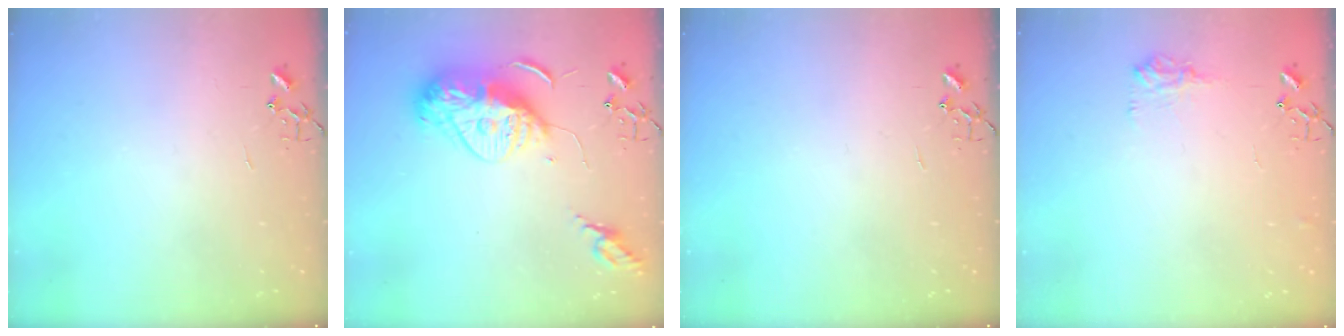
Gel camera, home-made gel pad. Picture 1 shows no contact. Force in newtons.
{"total": 15.5, "press": 15.4, "slide": 1.6}
{"total": 0.0}
{"total": 9.0, "press": 9.0, "slide": 0.5}